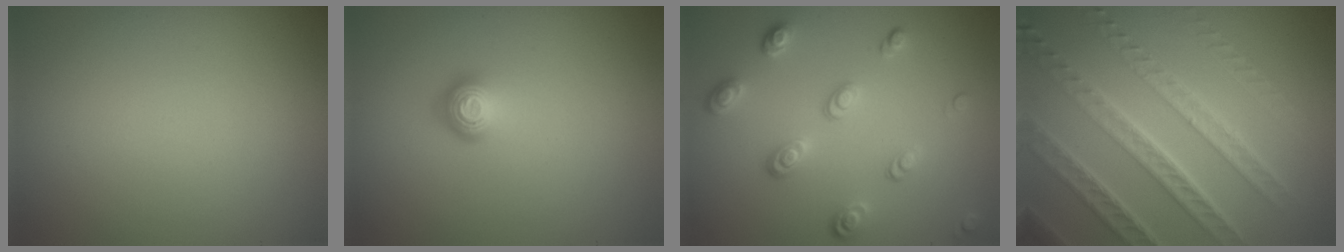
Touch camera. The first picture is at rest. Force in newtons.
{"total": 1.7, "press": 1.3, "slide": 1.2}
{"total": 3.4, "press": 2.6, "slide": 2.3}
{"total": 7.8, "press": 5.7, "slide": 5.4}